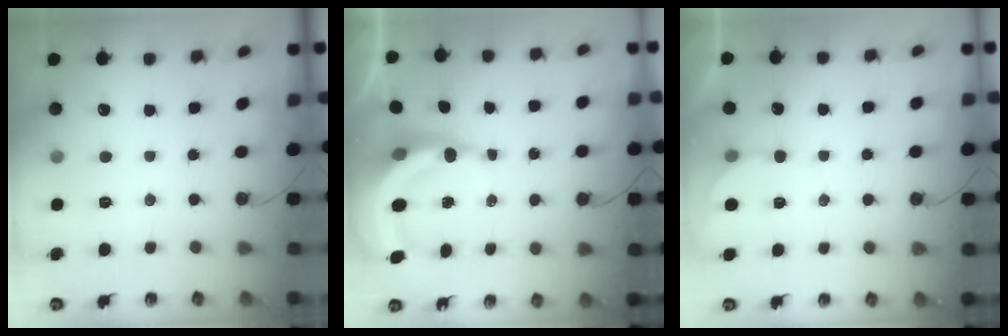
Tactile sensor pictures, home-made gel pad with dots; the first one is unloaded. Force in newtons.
{"total": 7.5, "press": 7.4, "slide": 1.0}
{"total": 2.6, "press": 2.6, "slide": 0.2}